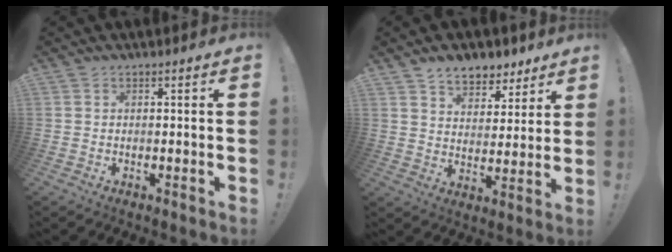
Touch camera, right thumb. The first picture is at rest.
{"total": 8.8, "force": [6.7, 5.1, 2.5], "torque": [-0.026, -0.049, 0.124]}